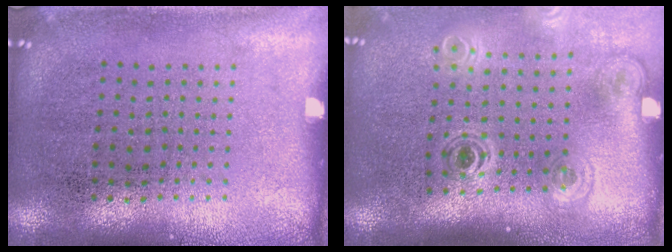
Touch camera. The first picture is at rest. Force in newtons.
{"total": 1.9, "press": 1.3, "slide": 1.4}